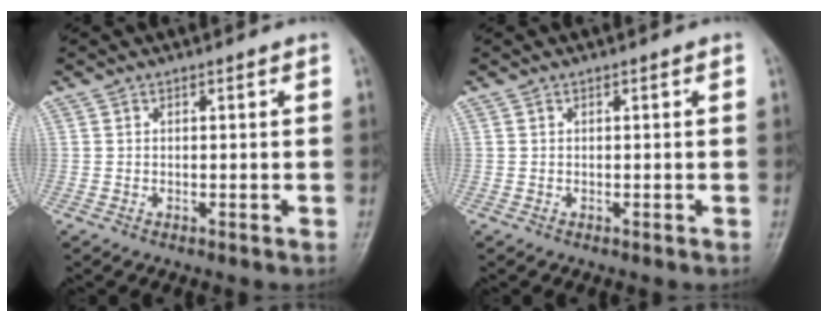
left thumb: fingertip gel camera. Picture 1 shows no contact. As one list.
[{"total": 0.0}]